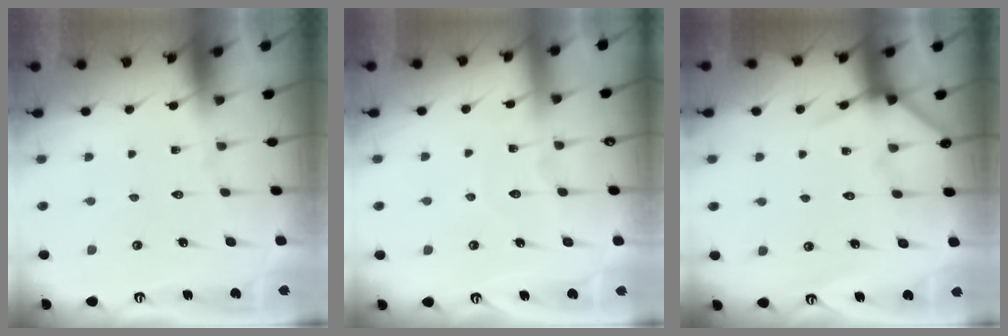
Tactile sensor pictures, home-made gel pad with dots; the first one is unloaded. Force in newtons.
{"total": 4.5, "press": 4.4, "slide": 0.5}
{"total": 6.5, "press": 6.5, "slide": 0.3}